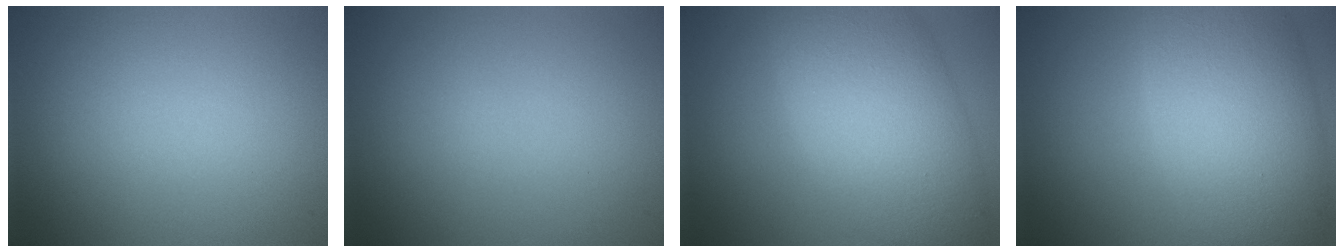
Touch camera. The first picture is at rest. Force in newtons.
{"total": 0.0}
{"total": 9.9, "press": 9.9, "slide": 0.4}
{"total": 10.9, "press": 10.9, "slide": 0.5}